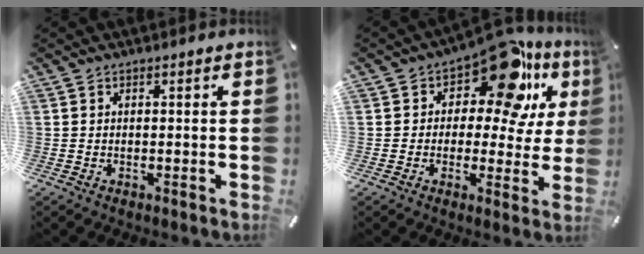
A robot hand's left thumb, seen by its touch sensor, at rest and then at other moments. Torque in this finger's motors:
{"motor_torque": [0.56, 0.50, 0.42, -0.20, 0.11]}